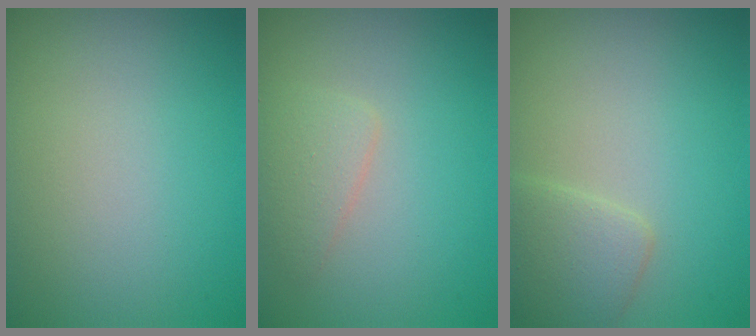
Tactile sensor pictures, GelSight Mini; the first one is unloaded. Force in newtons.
{"total": 1.9, "press": 1.9, "slide": 0.0}
{"total": 2.6, "press": 2.6, "slide": 0.1}